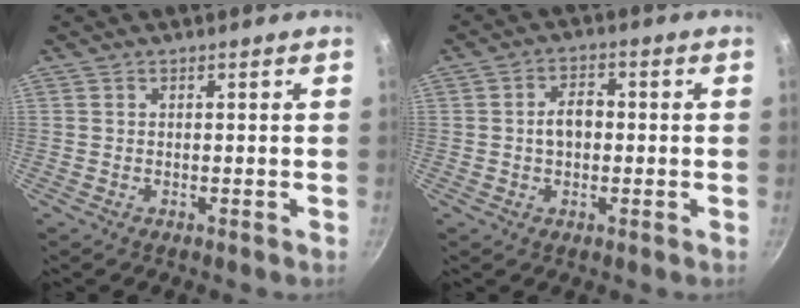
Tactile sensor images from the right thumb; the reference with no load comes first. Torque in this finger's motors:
{"motor_torque": [0.03, 0.63, 0.85, -0.10, 0.03]}